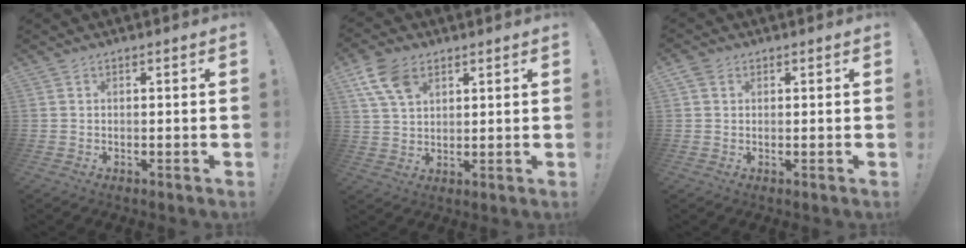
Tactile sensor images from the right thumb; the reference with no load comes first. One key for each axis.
{"total": 10.3, "fx": 5.1, "fy": 6.5, "fz": 6.1, "tx": -0.113, "ty": -0.010, "tz": 0.099}
{"total": 2.4, "fx": 1.2, "fy": 1.9, "fz": 1.0, "tx": -0.020, "ty": 0.000, "tz": 0.022}